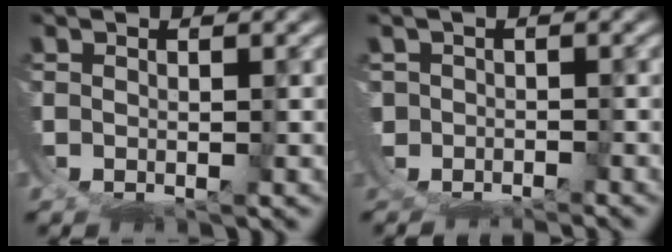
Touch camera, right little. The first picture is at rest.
{"total": 2.0, "force": [-1.7, 0.9, -0.7], "torque": [-0.013, -0.026, -0.014]}